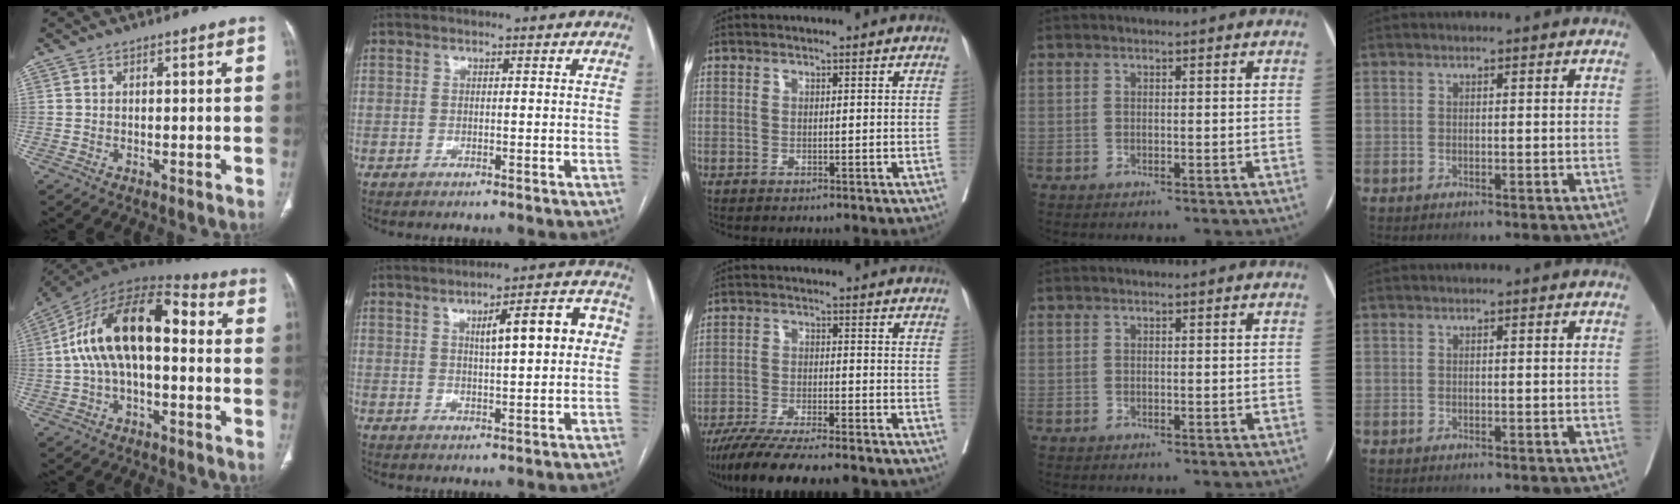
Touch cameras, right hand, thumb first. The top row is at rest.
{"thumb": {"total": 18.5, "force": [1.0, 9.3, 15.9], "torque": [-0.276, 0.053, 0.007]}, "index": {"total": 9.5, "force": [2.1, 2.2, 9.1], "torque": [-0.128, 0.024, 0.030]}, "middle": {"total": 16.2, "force": [-13.9, 1.5, 8.0], "torque": [-0.129, -0.028, -0.212]}}